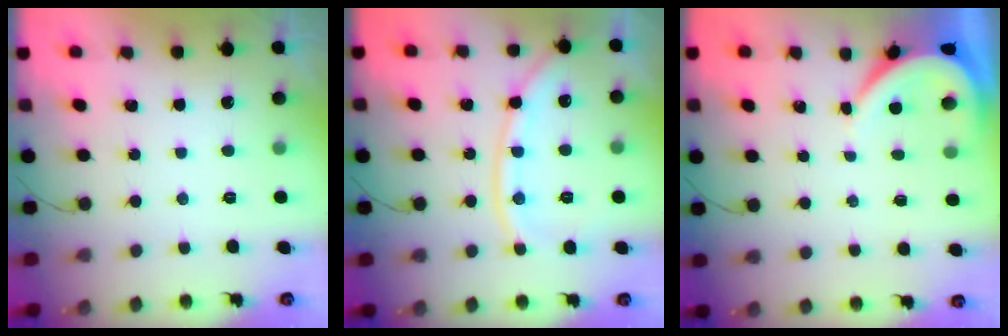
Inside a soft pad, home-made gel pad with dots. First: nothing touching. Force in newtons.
{"total": 12.7, "press": 12.6, "slide": 1.7}
{"total": 3.7, "press": 3.7, "slide": 0.4}